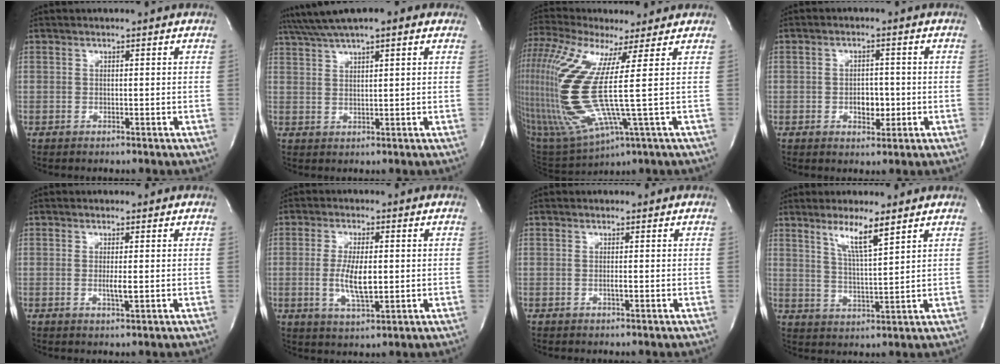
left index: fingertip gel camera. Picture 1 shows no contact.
{"total": 10.6, "force": [7.9, 1.7, 6.8], "torque": [-0.121, 0.044, 0.118]}
{"total": 20.8, "force": [2.2, 2.7, 20.5], "torque": [-0.491, -0.009, 0.045]}
{"total": 3.6, "force": [-0.7, 2.2, 2.8], "torque": [-0.038, 0.004, -0.006]}
{"total": 2.1, "force": [-0.1, 0.3, 2.1], "torque": [-0.042, -0.004, -0.001]}
{"total": 6.9, "force": [-0.4, 1.9, 6.6], "torque": [-0.134, -0.008, -0.004]}
{"total": 0.7, "force": [-0.1, 0.1, 0.7], "torque": [-0.016, -0.001, -0.002]}
{"total": 6.3, "force": [4.1, -0.1, 4.8], "torque": [-0.090, -0.009, 0.076]}